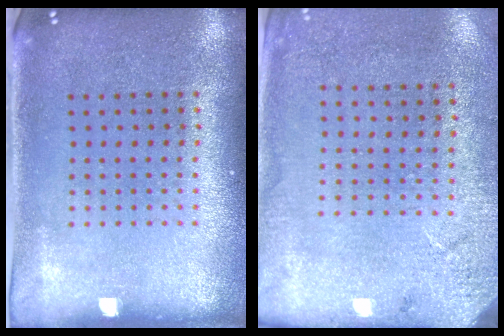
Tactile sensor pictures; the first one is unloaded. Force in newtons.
{"total": 2.6, "press": 2.3, "slide": 1.2}